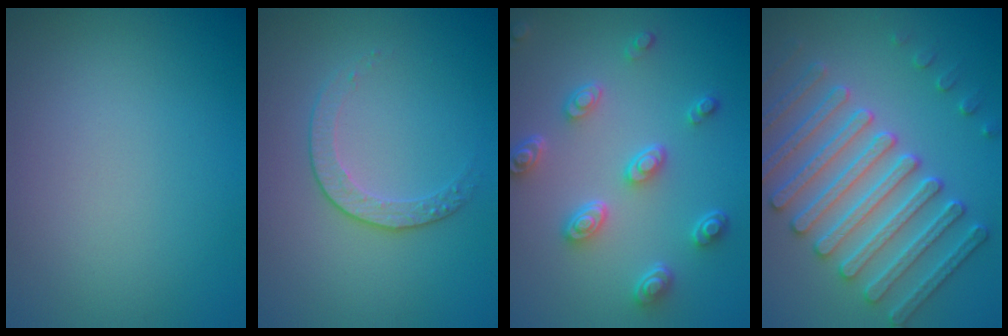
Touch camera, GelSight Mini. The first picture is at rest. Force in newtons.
{"total": 1.8, "press": 1.3, "slide": 1.3}
{"total": 4.5, "press": 3.4, "slide": 2.9}
{"total": 6.1, "press": 5.6, "slide": 2.2}